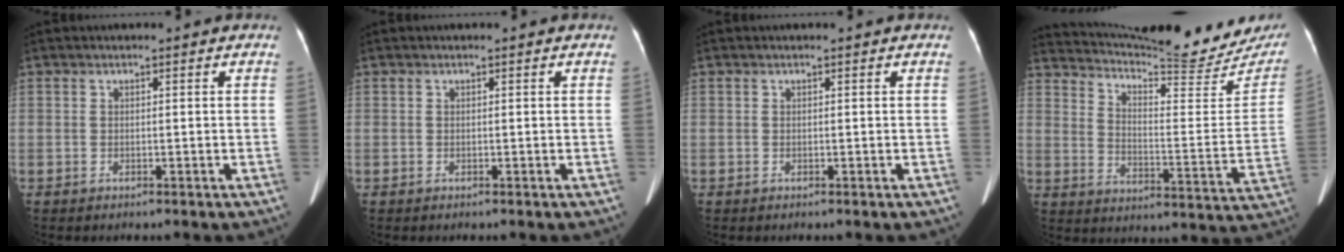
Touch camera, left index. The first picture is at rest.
{"total": 0.0}
{"total": 0.0}
{"total": 24.9, "force": [23.2, 2.8, 8.5], "torque": [-0.140, -0.082, 0.301]}